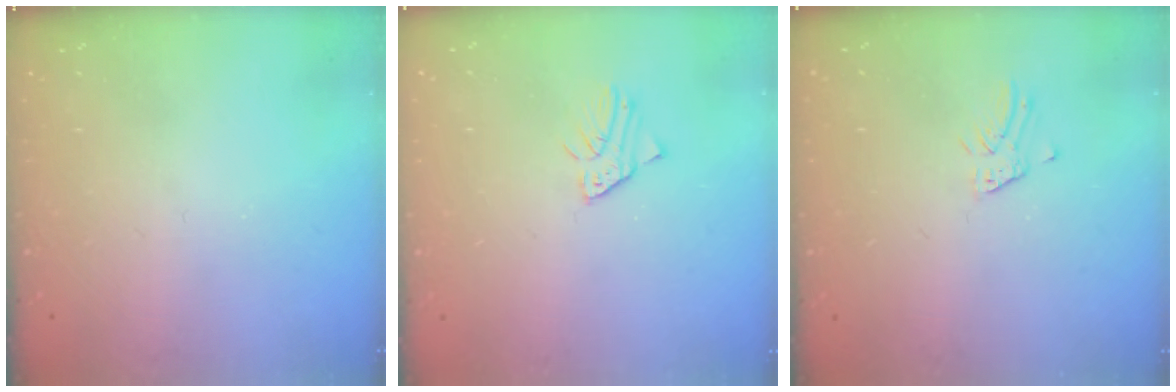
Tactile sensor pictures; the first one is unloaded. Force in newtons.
{"total": 2.3, "press": 2.3, "slide": 0.1}
{"total": 1.3, "press": 1.3, "slide": 0.1}